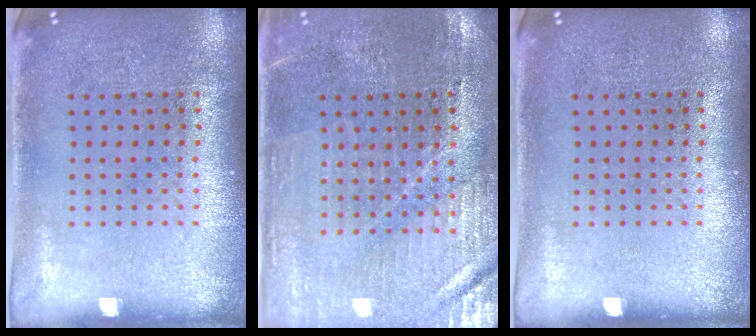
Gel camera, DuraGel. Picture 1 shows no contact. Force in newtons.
{"total": 1.1, "press": 1.1, "slide": 0.2}
{"total": 0.0}